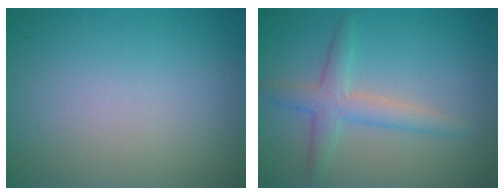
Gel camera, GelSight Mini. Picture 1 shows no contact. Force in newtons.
{"total": 3.1, "press": 3.1, "slide": 0.1}